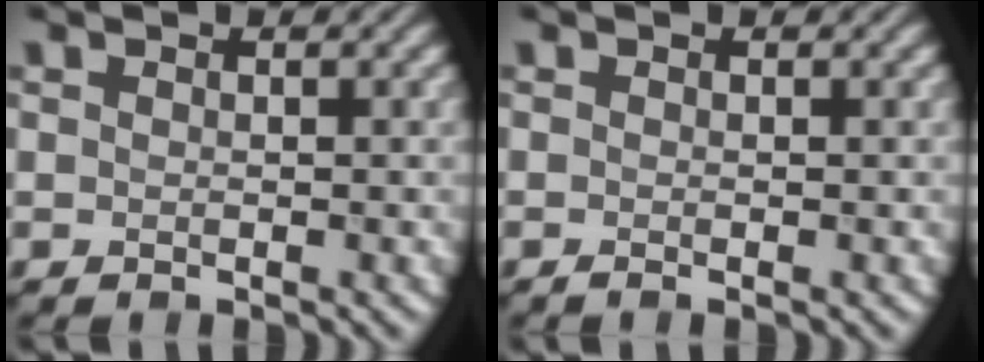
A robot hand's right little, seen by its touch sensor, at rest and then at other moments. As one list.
[{"total": 0.8, "force": [-0.3, 0.2, 0.7], "torque": [-0.011, -0.006, -0.007]}]